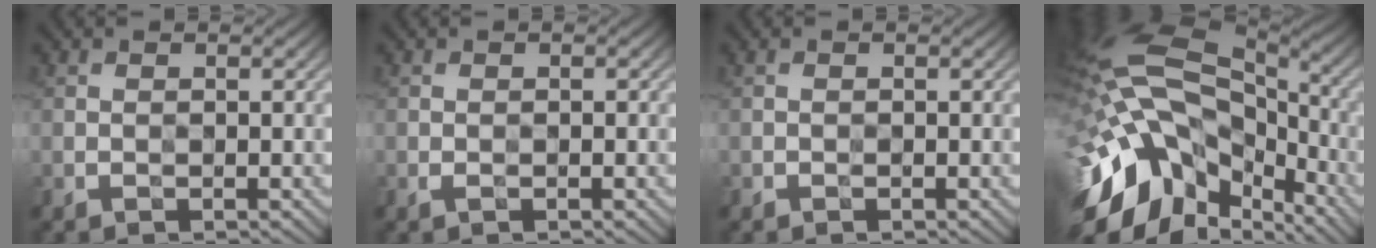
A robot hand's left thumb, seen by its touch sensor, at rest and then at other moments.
{"total": 0.6, "force": [-0.4, 0.2, 0.3], "torque": [-0.010, -0.001, -0.010]}
{"total": 0.0}
{"total": 19.0, "force": [-5.2, 10.8, 14.8], "torque": [-0.316, -0.014, -0.077]}